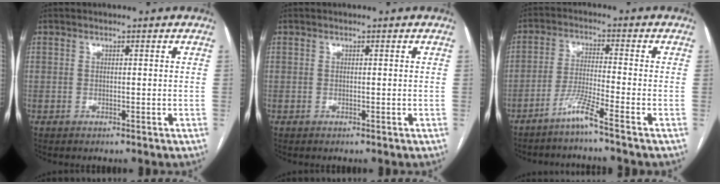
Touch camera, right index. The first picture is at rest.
{"total": 0.0}
{"total": 5.0, "force": [-3.8, -1.4, 2.9], "torque": [-0.065, -0.014, -0.083]}